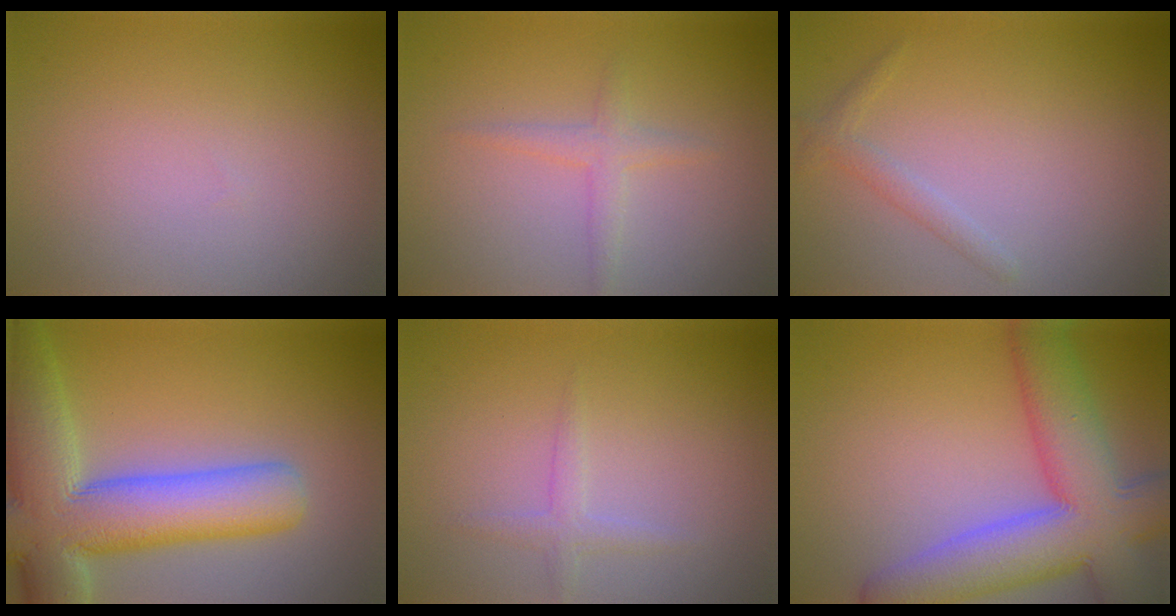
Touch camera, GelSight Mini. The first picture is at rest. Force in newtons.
{"total": 1.6, "press": 1.6, "slide": 0.1}
{"total": 1.3, "press": 1.3, "slide": 0.1}
{"total": 12.5, "press": 12.5, "slide": 0.9}
{"total": 1.5, "press": 1.5, "slide": 0.1}
{"total": 11.1, "press": 11.1, "slide": 0.7}